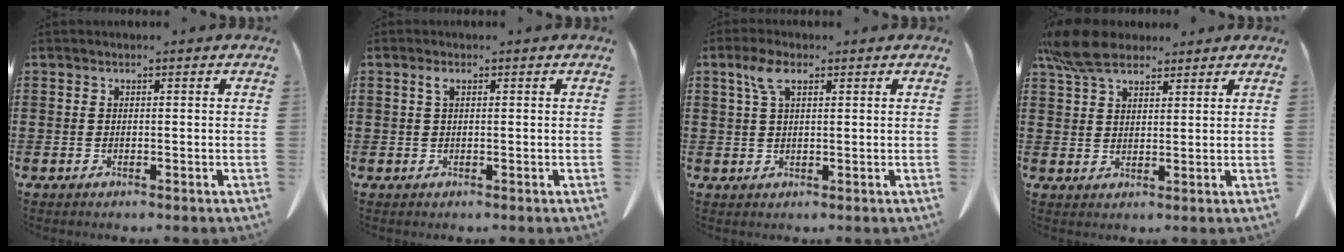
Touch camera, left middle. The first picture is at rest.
{"total": 1.4, "force": [0.6, 0.4, 1.2], "torque": [-0.027, 0.002, 0.010]}
{"total": 4.4, "force": [2.2, 1.6, 3.4], "torque": [-0.077, 0.005, 0.039]}
{"total": 7.7, "force": [5.9, 3.1, 3.8], "torque": [-0.093, -0.002, 0.114]}